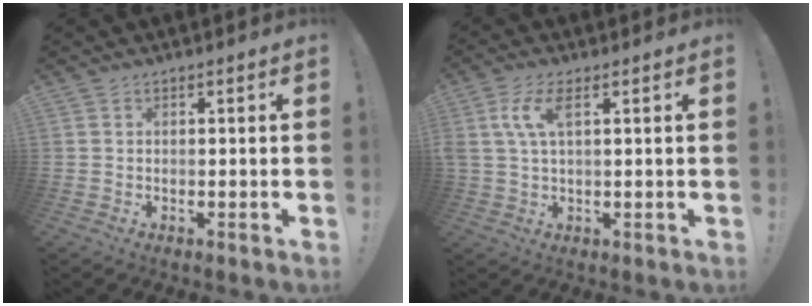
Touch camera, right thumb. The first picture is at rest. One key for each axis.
{"total": 7.1, "fx": 2.3, "fy": 2.6, "fz": 6.2, "tx": -0.125, "ty": 0.002, "tz": 0.042}